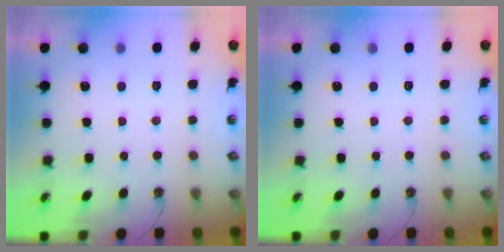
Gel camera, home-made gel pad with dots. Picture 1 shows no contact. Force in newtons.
{"total": 0.0}